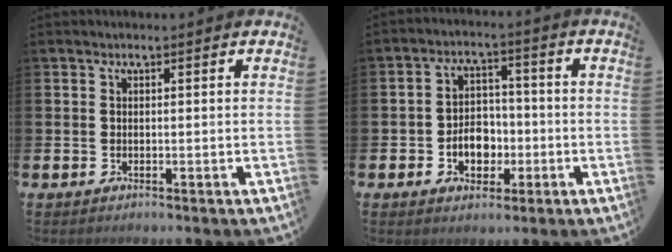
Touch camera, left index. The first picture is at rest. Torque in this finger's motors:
{"motor_torque": [0.27, 0.22, 0.15, 0.04]}